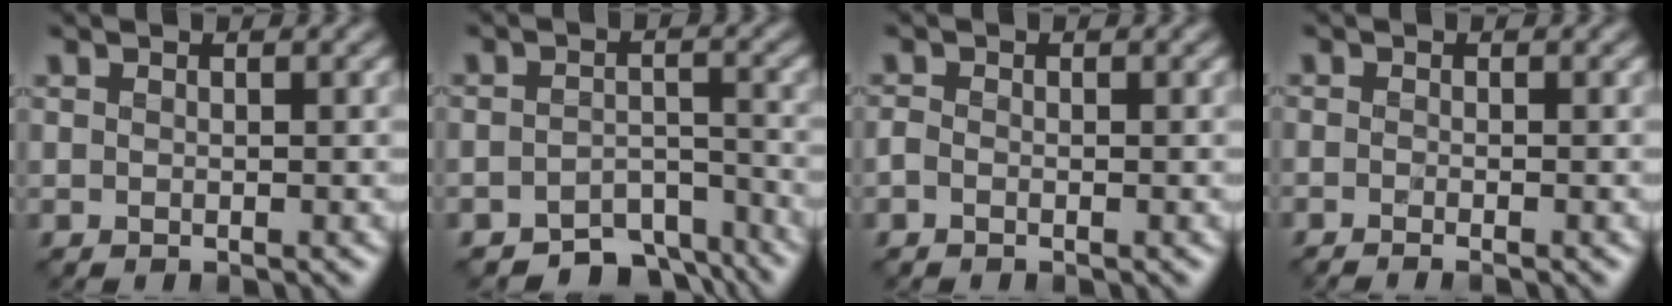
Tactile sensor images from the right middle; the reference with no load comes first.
{"total": 4.9, "force": [-4.1, 2.0, 1.7], "torque": [-0.016, -0.006, -0.064]}
{"total": 0.7, "force": [-0.4, 0.4, 0.4], "torque": [-0.011, -0.002, -0.012]}
{"total": 1.8, "force": [-1.0, 0.6, 1.4], "torque": [-0.010, -0.008, -0.023]}